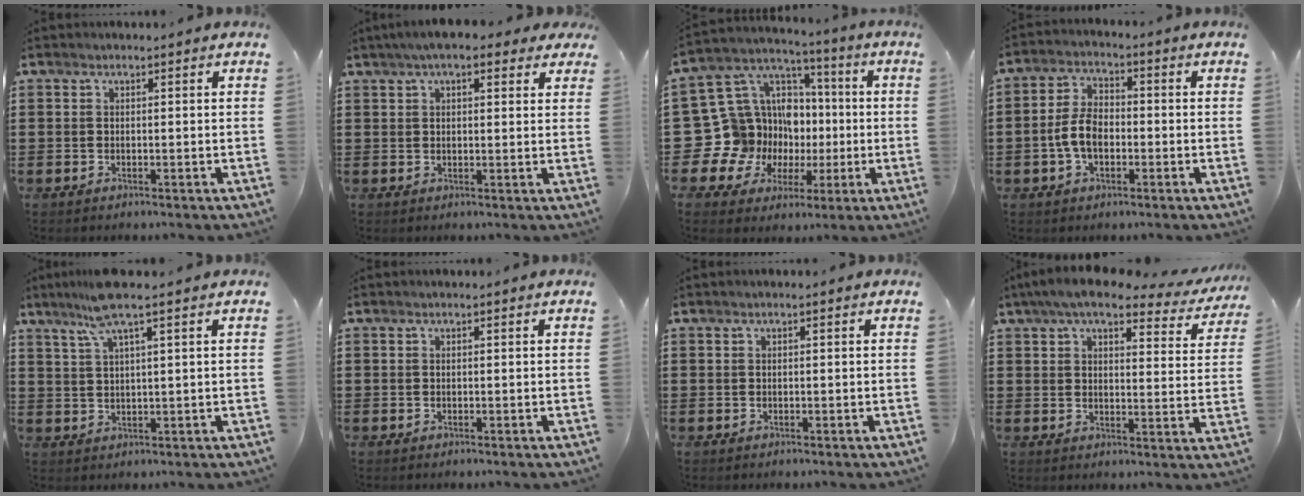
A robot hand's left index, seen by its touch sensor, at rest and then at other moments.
{"total": 4.9, "force": [3.5, 1.3, 3.2], "torque": [-0.072, 0.007, 0.062]}
{"total": 16.6, "force": [-2.4, 15.6, 5.3], "torque": [-0.164, -0.016, -0.004]}
{"total": 6.1, "force": [-1.4, 3.6, 4.7], "torque": [-0.118, 0.001, -0.035]}
{"total": 6.2, "force": [3.8, 0.2, 4.9], "torque": [-0.105, 0.005, 0.066]}
{"total": 0.0}
{"total": 0.0}
{"total": 6.9, "force": [5.6, 1.3, 3.7], "torque": [-0.093, -0.015, 0.098]}